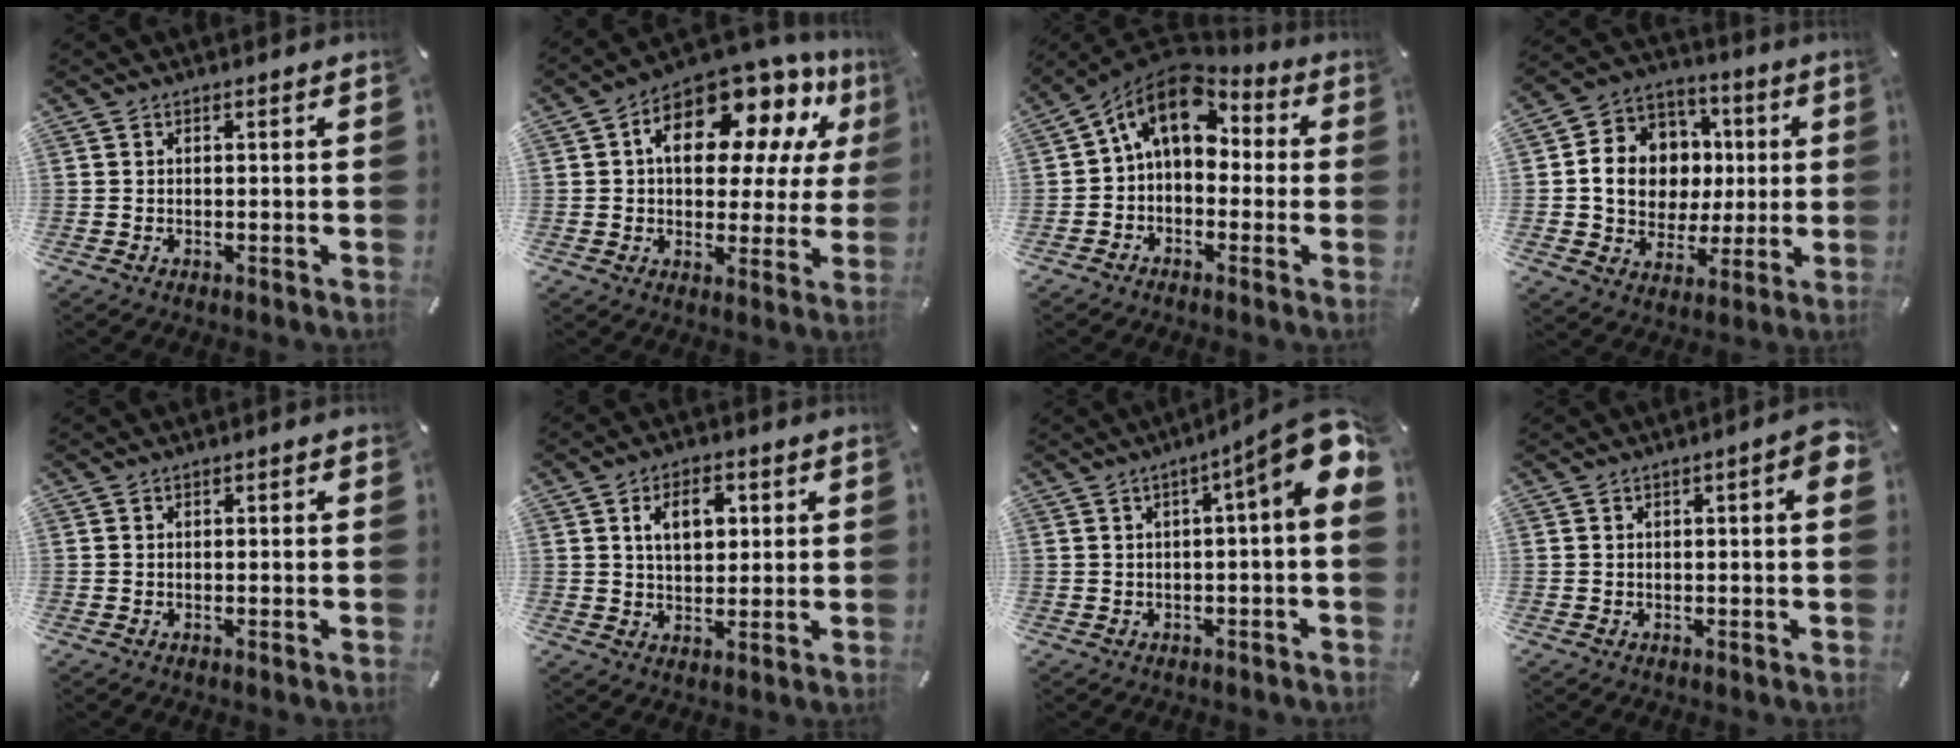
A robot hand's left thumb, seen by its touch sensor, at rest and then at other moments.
{"total": 16.1, "force": [7.7, 9.1, 10.8], "torque": [-0.168, -0.045, 0.135]}
{"total": 11.5, "force": [2.9, 7.8, 7.9], "torque": [-0.152, -0.006, 0.052]}
{"total": 13.1, "force": [0.5, 12.0, 5.2], "torque": [-0.100, 0.003, 0.018]}
{"total": 0.0}
{"total": 7.5, "force": [2.2, 5.1, 5.1], "torque": [-0.074, -0.001, 0.030]}
{"total": 11.6, "force": [3.6, 1.7, 10.9], "torque": [-0.150, -0.038, 0.054]}
{"total": 3.7, "force": [0.5, 1.1, 3.5], "torque": [-0.048, 0.002, 0.005]}